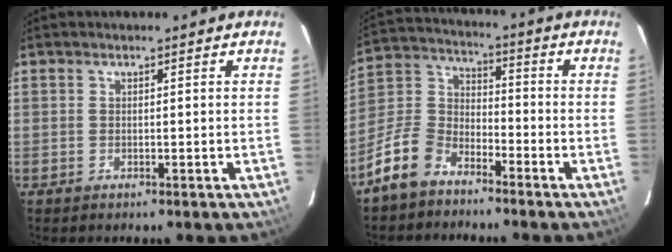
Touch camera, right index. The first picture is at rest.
{"total": 10.5, "force": [-7.5, 5.9, 4.5], "torque": [-0.115, 0.034, -0.152]}